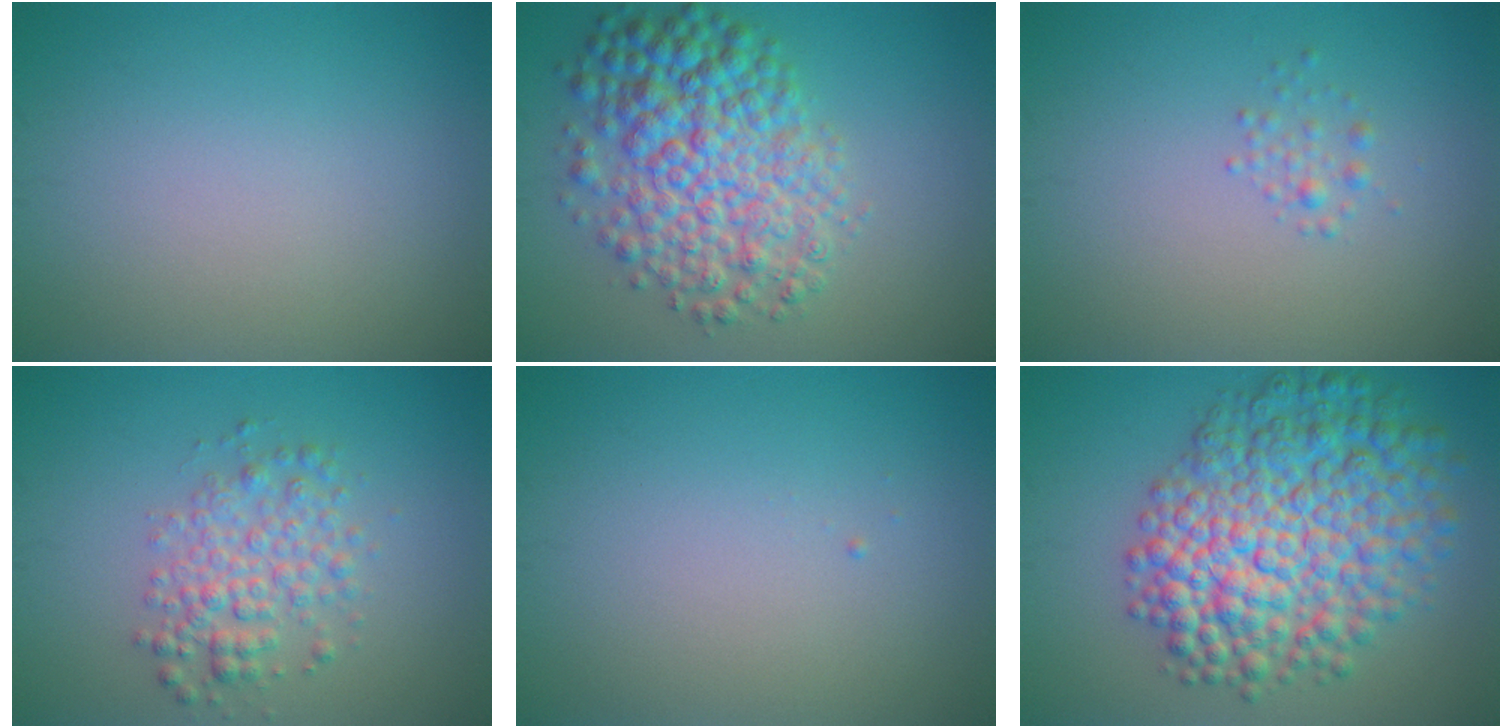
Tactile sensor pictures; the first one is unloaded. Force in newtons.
{"total": 8.1, "press": 8.1, "slide": 0.1}
{"total": 1.0, "press": 1.0, "slide": 0.0}
{"total": 3.5, "press": 3.5, "slide": 0.1}
{"total": 0.0}
{"total": 10.9, "press": 10.9, "slide": 0.2}